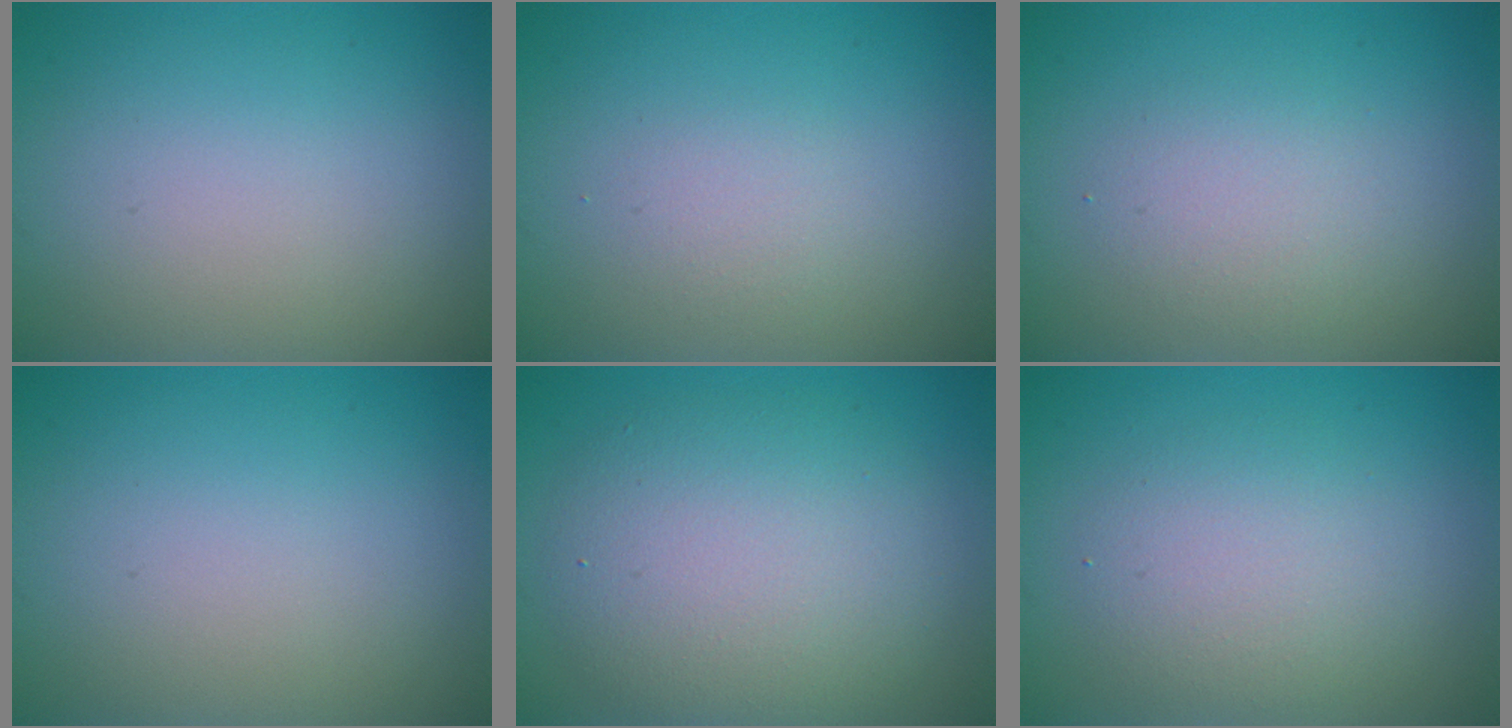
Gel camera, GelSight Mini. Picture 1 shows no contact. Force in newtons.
{"total": 1.3, "press": 1.3, "slide": 0.0}
{"total": 2.3, "press": 2.3, "slide": 0.2}
{"total": 0.0}
{"total": 6.6, "press": 6.6, "slide": 0.1}
{"total": 3.0, "press": 3.0, "slide": 0.1}